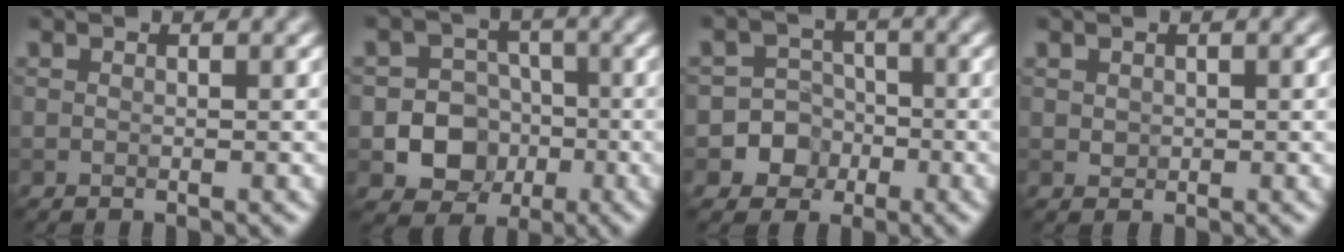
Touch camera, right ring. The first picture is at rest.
{"total": 7.7, "force": [-2.0, 7.0, 2.5], "torque": [-0.020, -0.001, -0.056]}
{"total": 6.0, "force": [-2.2, 5.5, 0.5], "torque": [0.014, 0.007, -0.057]}
{"total": 0.7, "force": [0.2, 0.7, 0.2], "torque": [-0.001, -0.003, 0.007]}